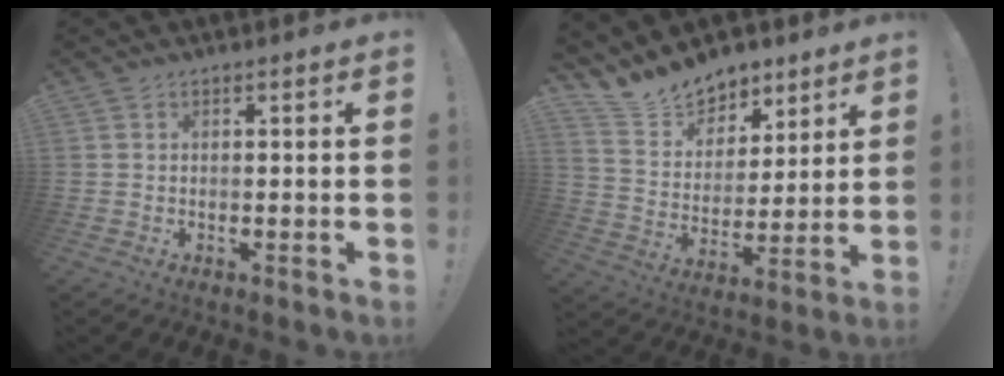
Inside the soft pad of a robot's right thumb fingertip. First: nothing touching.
{"total": 13.9, "force": [12.0, 6.7, 2.4], "torque": [-0.058, -0.095, 0.228]}